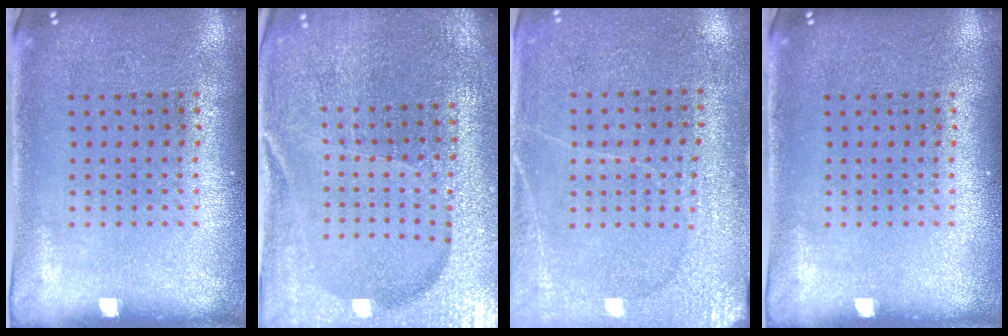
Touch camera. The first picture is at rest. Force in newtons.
{"total": 4.0, "press": 3.9, "slide": 1.0}
{"total": 2.8, "press": 2.7, "slide": 0.7}
{"total": 0.0}